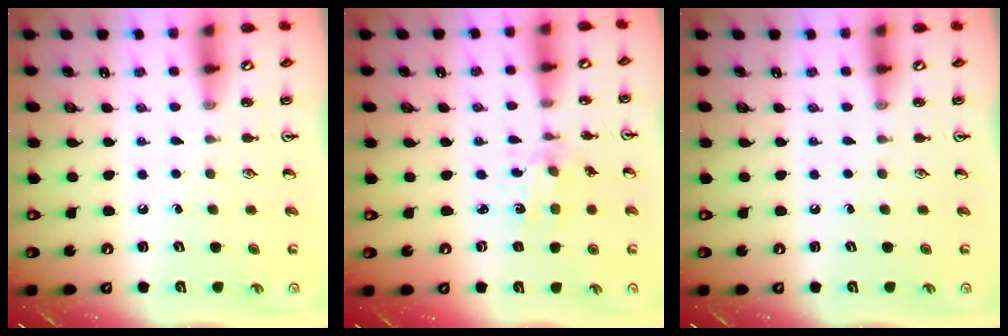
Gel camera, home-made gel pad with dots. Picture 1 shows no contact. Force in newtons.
{"total": 2.0, "press": 1.9, "slide": 0.4}
{"total": 0.0}